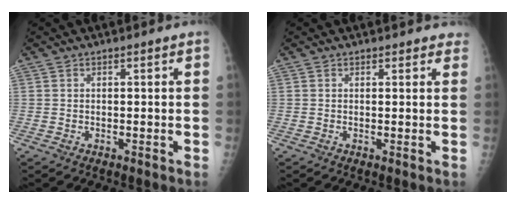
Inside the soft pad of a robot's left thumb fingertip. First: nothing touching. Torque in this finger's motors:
{"motor_torque": [-0.19, 0.00, 0.05, 0.04, 0.02]}